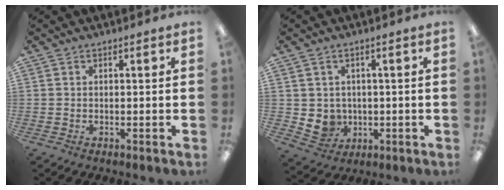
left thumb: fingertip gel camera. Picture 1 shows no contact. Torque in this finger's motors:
{"motor_torque": [-0.48, 0.51, 0.27, -0.38, 0.00]}